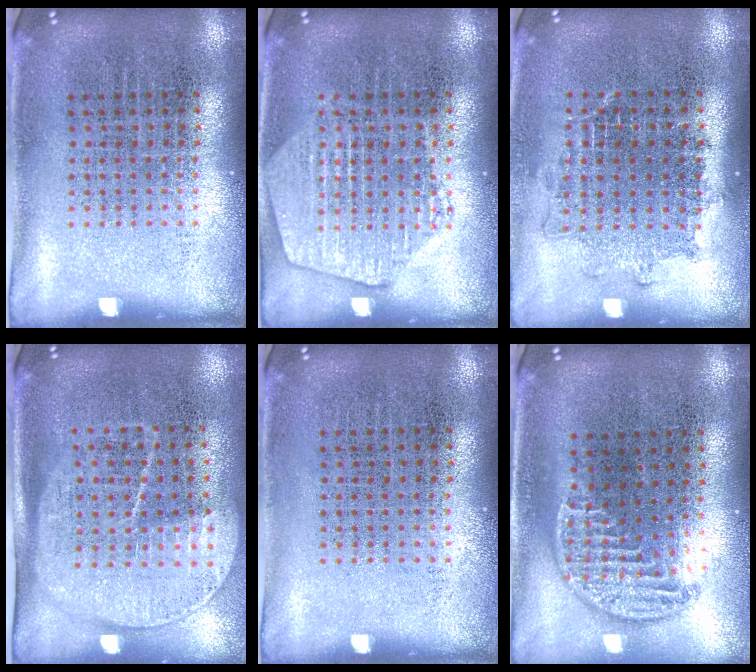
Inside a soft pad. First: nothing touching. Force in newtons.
{"total": 2.4, "press": 2.4, "slide": 0.3}
{"total": 1.2, "press": 1.1, "slide": 0.6}
{"total": 1.8, "press": 1.4, "slide": 1.0}
{"total": 0.0}
{"total": 1.2, "press": 1.0, "slide": 0.7}